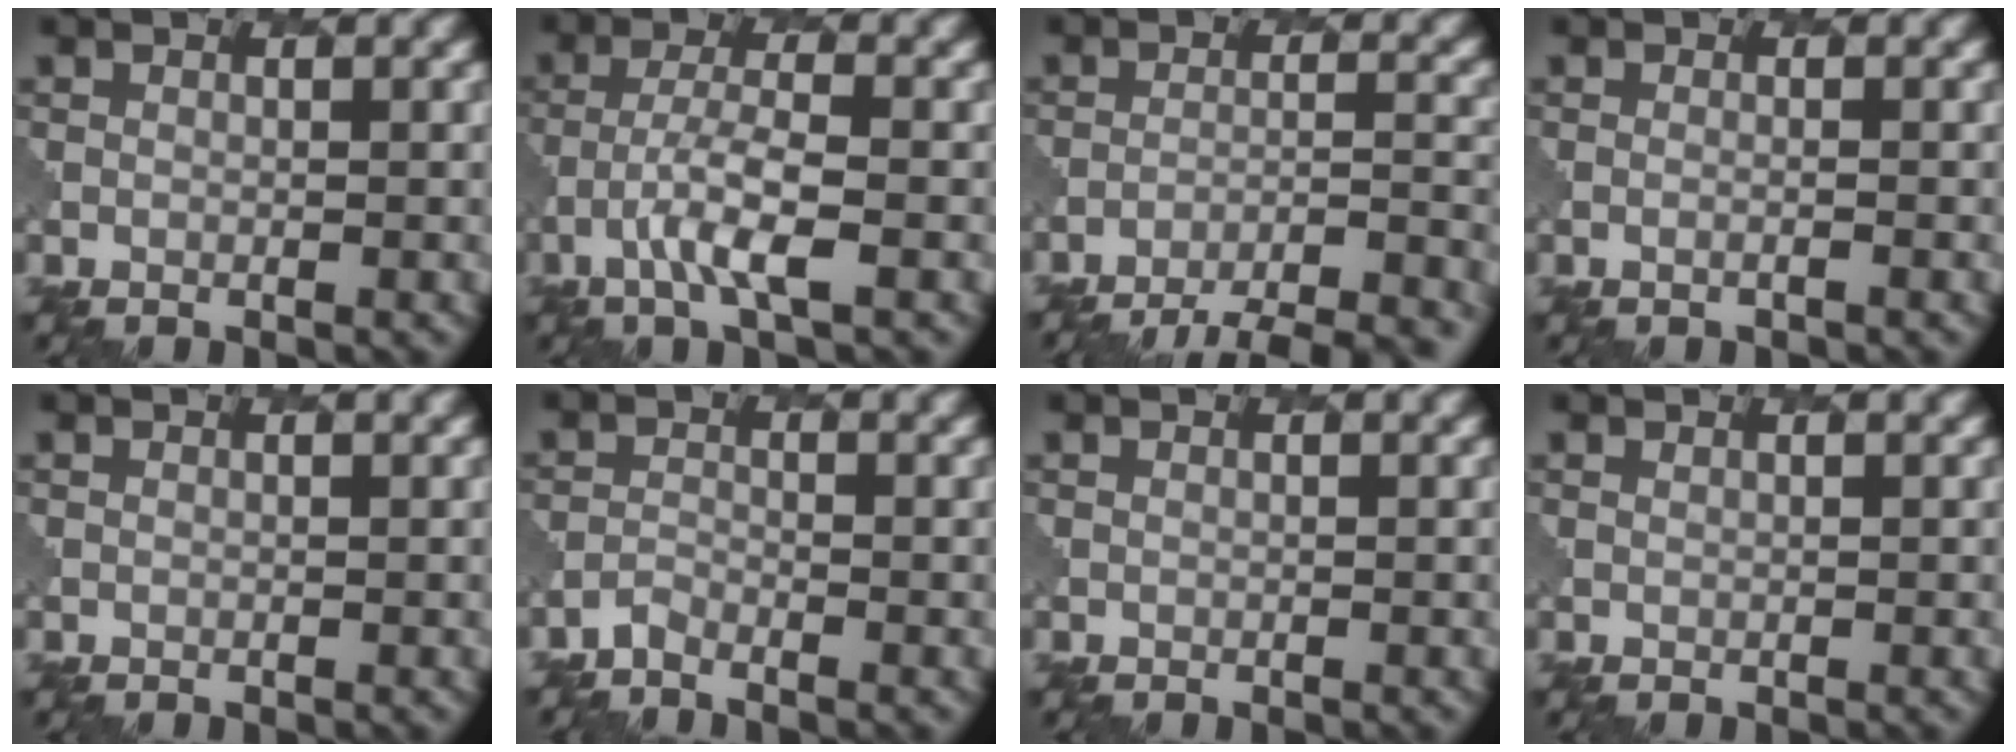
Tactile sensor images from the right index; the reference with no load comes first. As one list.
[{"total": 4.0, "force": [-1.8, 0.8, 3.6], "torque": [-0.069, 0.003, -0.036]}, {"total": 11.6, "force": [-10.5, 2.7, 4.2], "torque": [-0.053, 0.000, -0.123]}, {"total": 0.7, "force": [-0.1, 0.2, 0.6], "torque": [-0.007, -0.002, -0.011]}, {"total": 0.0}, {"total": 1.1, "force": [-1.1, 0.1, -0.2], "torque": [0.002, -0.002, -0.026]}, {"total": 0.0}, {"total": 0.7, "force": [0.5, 0.3, 0.3], "torque": [-0.001, -0.004, 0.007]}]